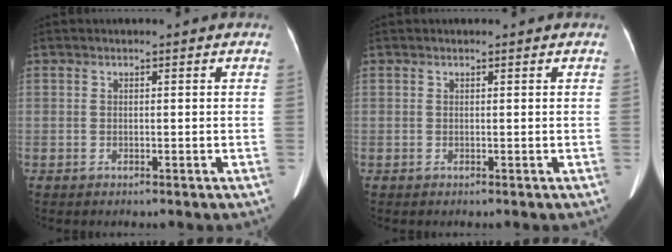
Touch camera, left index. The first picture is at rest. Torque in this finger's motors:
{"motor_torque": [0.03, -0.02, 0.02, 0.00]}